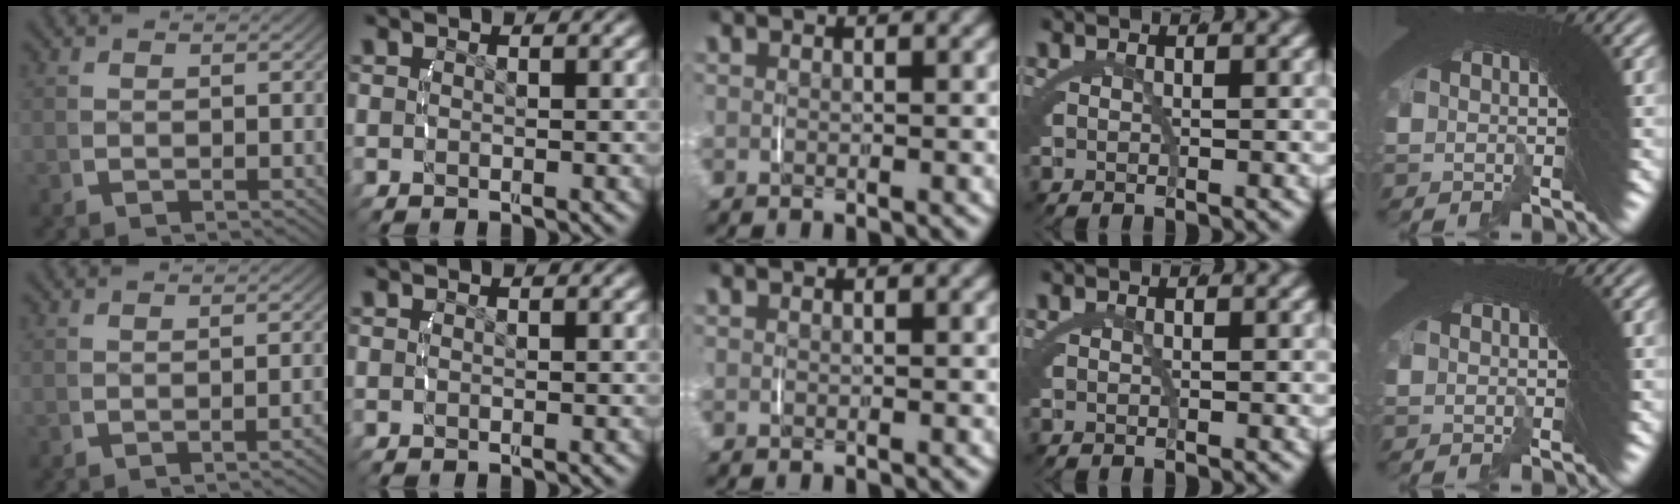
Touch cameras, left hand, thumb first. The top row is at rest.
{"thumb": {"total": 1.4, "force": [-0.7, -0.1, 1.2], "torque": [-0.017, 0.007, -0.011]}}